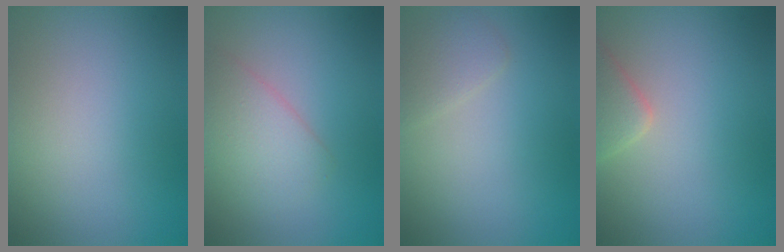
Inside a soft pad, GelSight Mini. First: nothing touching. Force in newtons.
{"total": 2.8, "press": 2.7, "slide": 0.2}
{"total": 1.7, "press": 1.7, "slide": 0.0}
{"total": 2.8, "press": 2.8, "slide": 0.2}